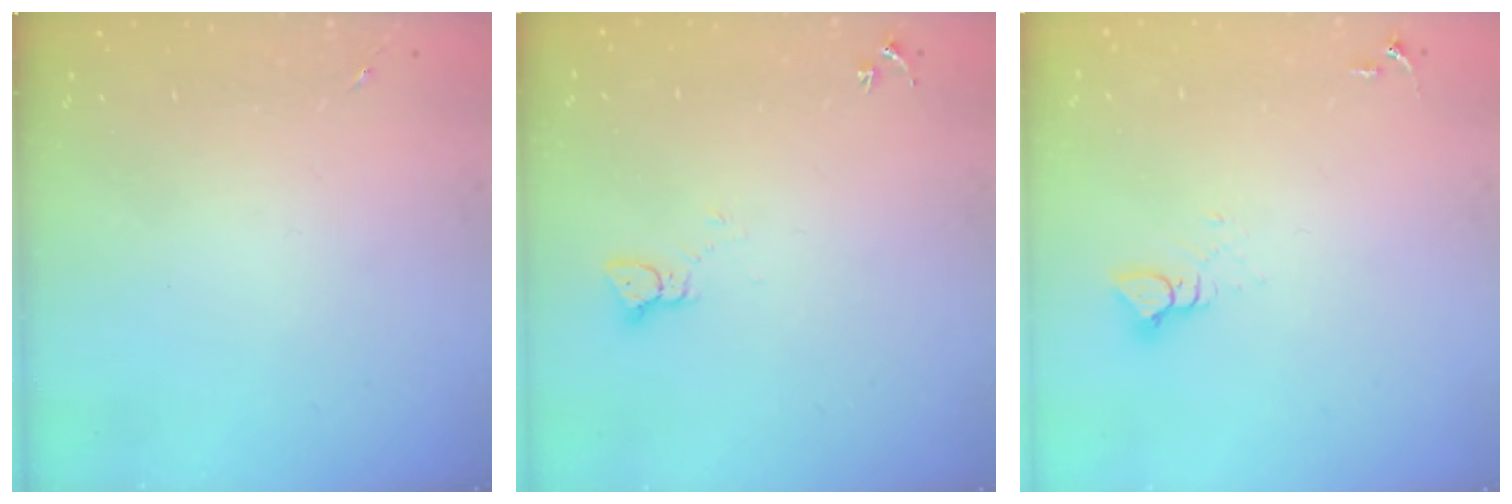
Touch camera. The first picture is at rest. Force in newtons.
{"total": 2.2, "press": 2.2, "slide": 0.2}
{"total": 3.3, "press": 3.3, "slide": 0.3}